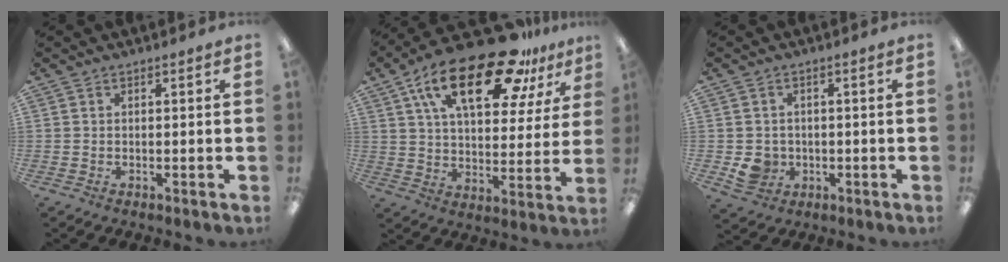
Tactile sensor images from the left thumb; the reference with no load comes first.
{"total": 23.6, "force": [14.0, 9.8, 16.3], "torque": [-0.273, -0.059, 0.235]}
{"total": 5.0, "force": [-0.8, 4.6, 1.6], "torque": [-0.023, 0.005, -0.013]}